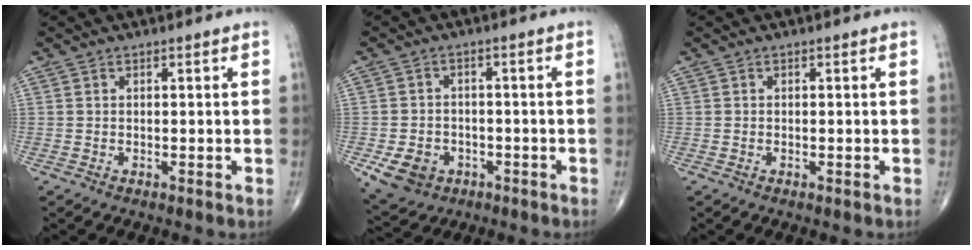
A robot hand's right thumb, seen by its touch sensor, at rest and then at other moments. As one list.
[{"total": 7.4, "force": [-3.0, 5.9, 3.4], "torque": [-0.052, 0.013, -0.039]}, {"total": 0.0}]